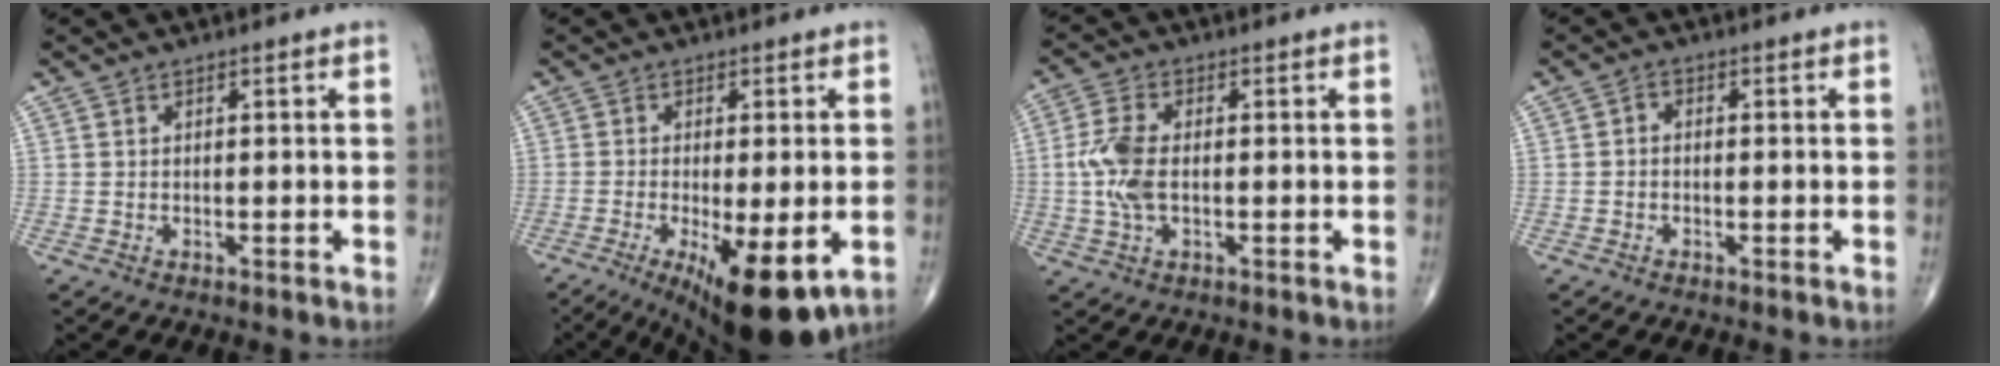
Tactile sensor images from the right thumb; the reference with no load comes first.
{"total": 13.8, "force": [-5.0, 4.3, 12.1], "torque": [-0.170, -0.017, -0.064]}
{"total": 7.3, "force": [-0.3, 3.8, 6.2], "torque": [-0.148, 0.008, -0.010]}
{"total": 1.4, "force": [-0.3, 1.0, 0.8], "torque": [-0.010, 0.006, -0.011]}